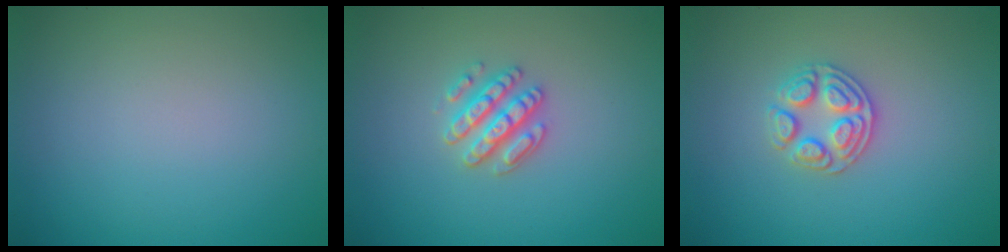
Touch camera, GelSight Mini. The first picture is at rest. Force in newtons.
{"total": 2.8, "press": 2.7, "slide": 0.8}
{"total": 2.9, "press": 2.7, "slide": 1.0}